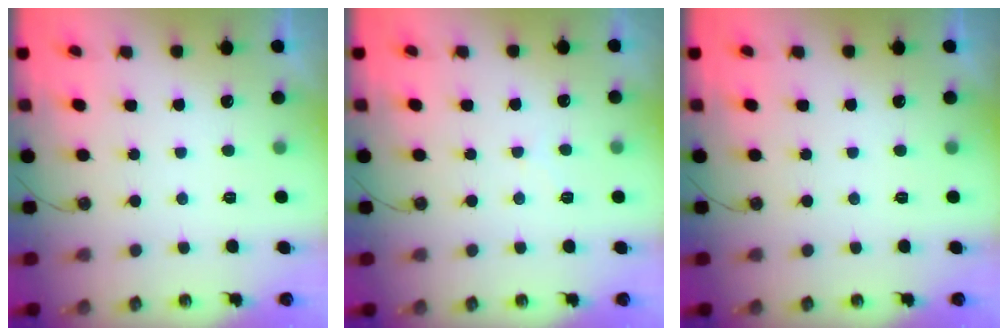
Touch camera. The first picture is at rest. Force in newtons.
{"total": 6.5, "press": 6.4, "slide": 0.9}
{"total": 0.0}